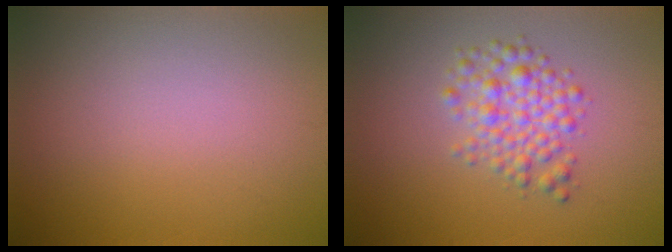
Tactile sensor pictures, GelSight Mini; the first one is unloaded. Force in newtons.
{"total": 3.4, "press": 3.4, "slide": 0.1}